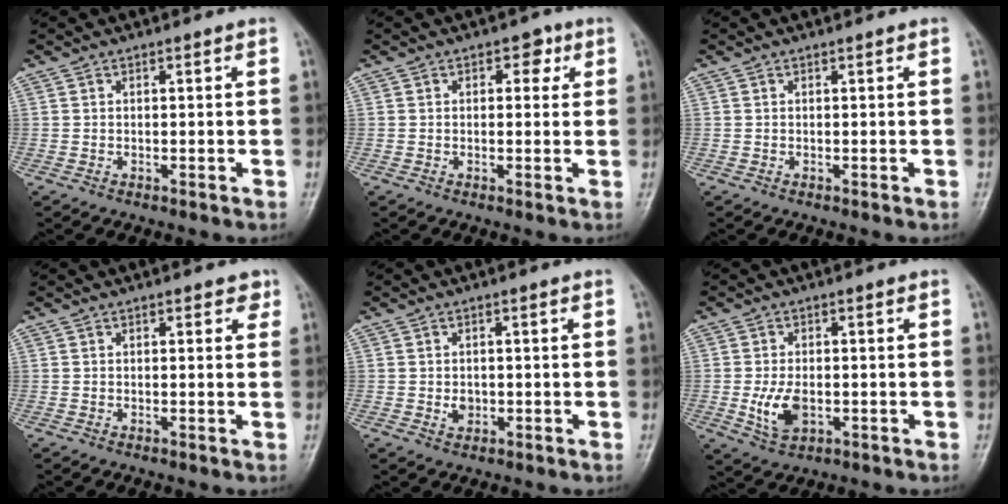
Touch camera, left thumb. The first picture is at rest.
{"total": 3.3, "force": [1.2, 2.2, 2.2], "torque": [-0.003, 0.001, 0.009]}
{"total": 0.0}
{"total": 2.1, "force": [1.1, 1.2, 1.4], "torque": [-0.001, -0.002, 0.010]}
{"total": 2.4, "force": [-0.3, 1.9, 1.4], "torque": [-0.013, 0.002, -0.002]}
{"total": 6.3, "force": [-1.2, 3.8, 4.9], "torque": [-0.092, -0.003, -0.016]}